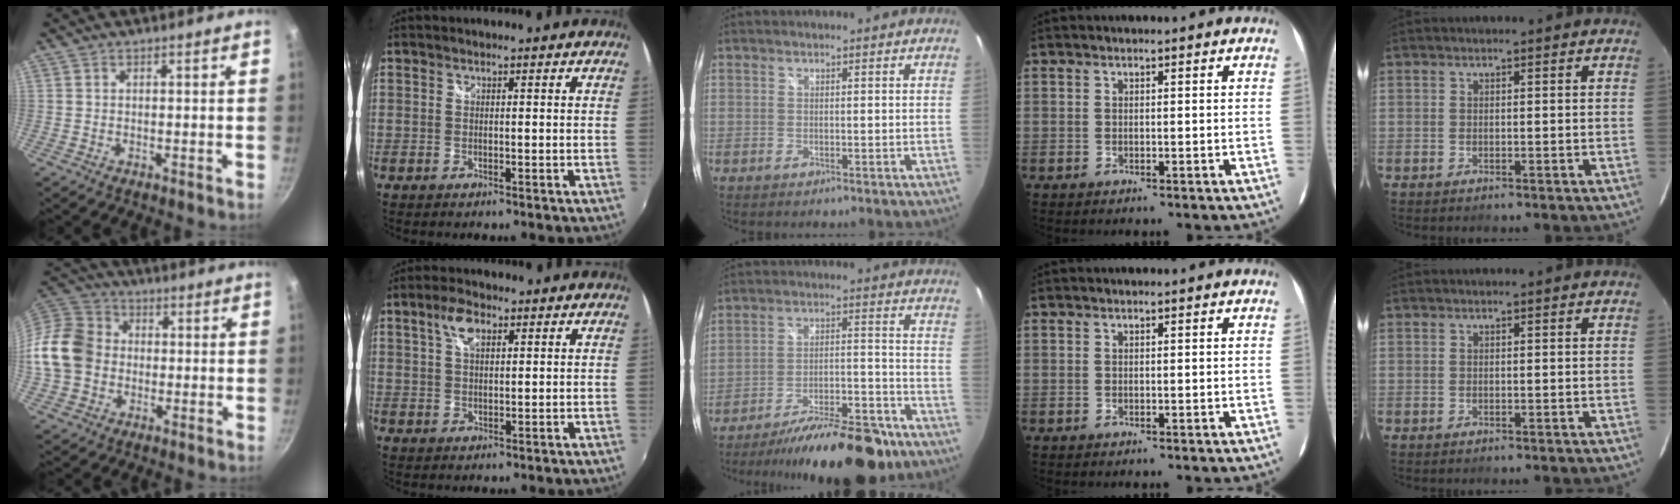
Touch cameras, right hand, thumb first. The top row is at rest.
{"thumb": {"total": 13.9, "force": [-1.5, 11.6, 7.4], "torque": [-0.124, 0.028, -0.045]}, "index": {"total": 4.8, "force": [2.3, 2.3, 3.6], "torque": [-0.065, 0.010, 0.041]}, "middle": {"total": 18.3, "force": [-14.7, 4.8, 9.7], "torque": [-0.156, -0.011, -0.212]}}